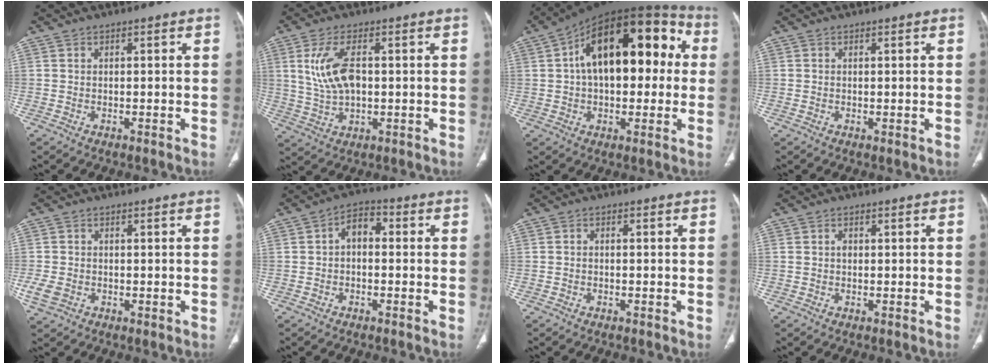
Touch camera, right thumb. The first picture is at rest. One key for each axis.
{"total": 9.2, "fx": 1.5, "fy": 4.7, "fz": 7.8, "tx": -0.160, "ty": 0.002, "tz": 0.036}
{"total": 24.1, "fx": 3.9, "fy": 13.1, "fz": 19.9, "tx": -0.279, "ty": 0.051, "tz": 0.051}
{"total": 0.5, "fx": 0.0, "fy": 0.2, "fz": 0.5, "tx": -0.012, "ty": -0.004, "tz": 0.001}
{"total": 4.4, "fx": -0.7, "fy": 3.3, "fz": 2.8, "tx": -0.067, "ty": 0.001, "tz": -0.006}
{"total": 5.1, "fx": 0.0, "fy": 3.3, "fz": 3.9, "tx": -0.051, "ty": 0.021, "tz": -0.014}
{"total": 0.7, "fx": -0.3, "fy": 0.5, "fz": 0.5, "tx": -0.006, "ty": 0.002, "tz": -0.009}
{"total": 1.1, "fx": 0.1, "fy": 0.8, "fz": 0.7, "tx": -0.009, "ty": 0.003, "tz": 0.001}